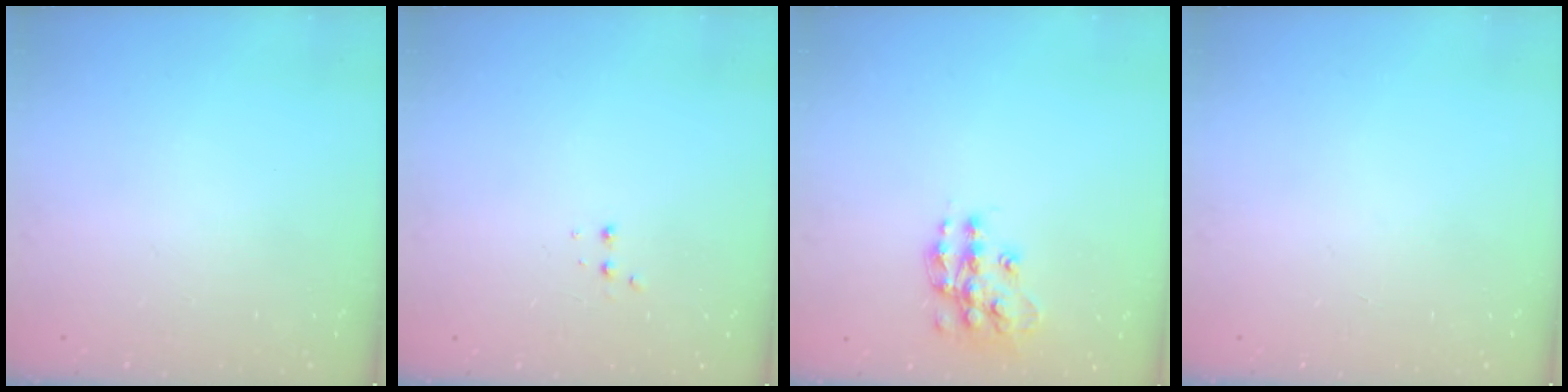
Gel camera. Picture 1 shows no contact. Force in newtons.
{"total": 2.9, "press": 2.7, "slide": 1.0}
{"total": 13.3, "press": 13.3, "slide": 0.9}
{"total": 0.0}